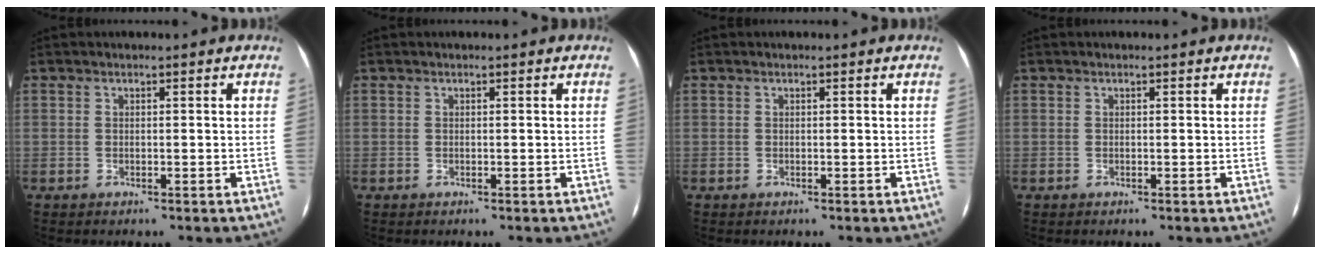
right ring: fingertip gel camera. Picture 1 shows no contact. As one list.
[{"total": 0.0}, {"total": 0.0}, {"total": 0.0}]